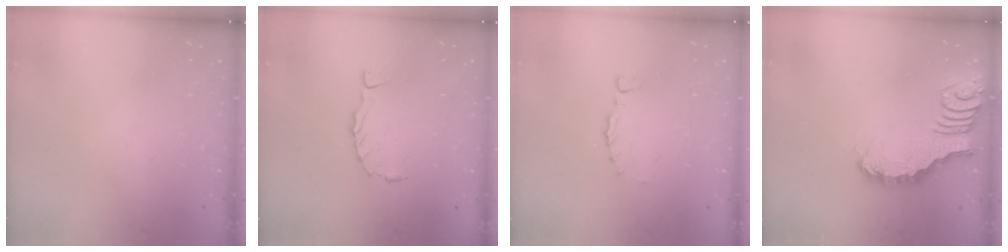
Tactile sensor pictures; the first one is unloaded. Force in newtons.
{"total": 0.0}
{"total": 0.0}
{"total": 2.7, "press": 2.7, "slide": 0.4}